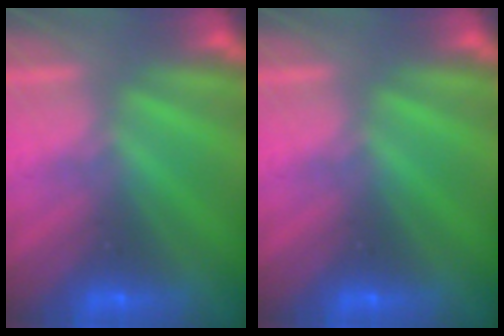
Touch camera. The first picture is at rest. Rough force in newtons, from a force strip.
{"total": 0.0}